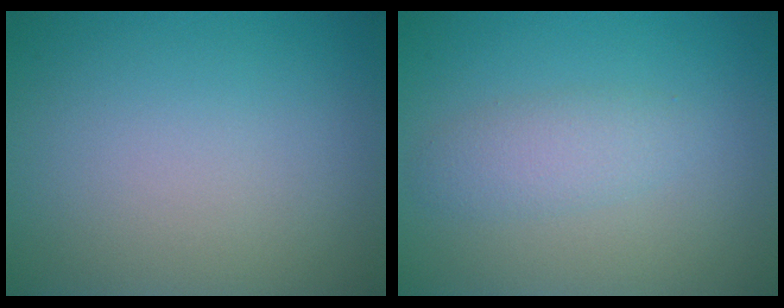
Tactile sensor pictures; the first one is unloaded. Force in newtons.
{"total": 2.1, "press": 2.1, "slide": 0.1}